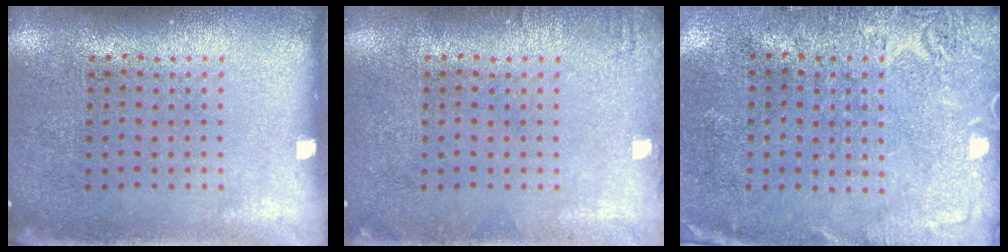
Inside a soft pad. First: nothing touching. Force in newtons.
{"total": 0.8, "press": 0.8, "slide": 0.1}
{"total": 2.8, "press": 2.3, "slide": 1.5}